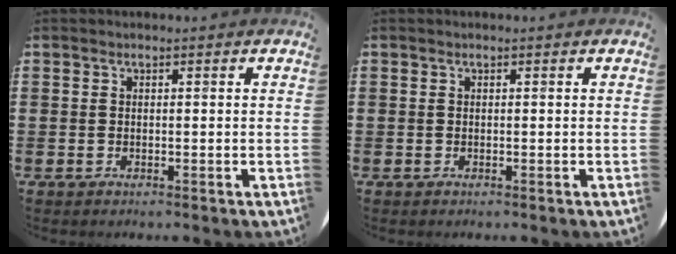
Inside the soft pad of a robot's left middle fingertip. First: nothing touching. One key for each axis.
{"total": 0.0}